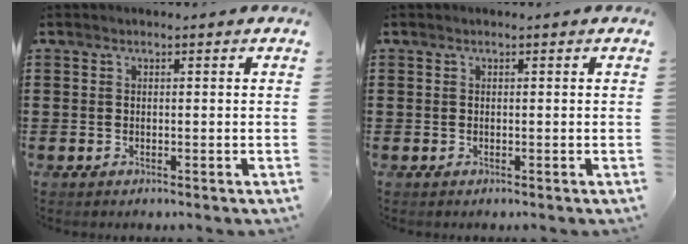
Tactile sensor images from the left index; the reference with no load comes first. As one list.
[{"total": 0.0}]